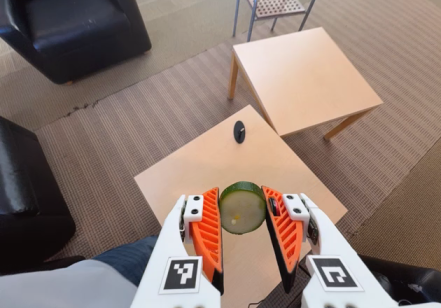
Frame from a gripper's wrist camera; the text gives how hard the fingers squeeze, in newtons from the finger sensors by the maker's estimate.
{"total": 13.1, "left": 13.9, "right": 12.3}